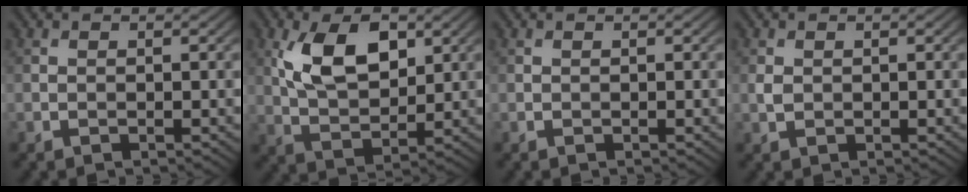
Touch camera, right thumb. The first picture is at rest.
{"total": 8.8, "force": [3.1, 4.6, 6.8], "torque": [-0.136, 0.005, 0.055]}
{"total": 0.0}
{"total": 1.1, "force": [0.2, 0.8, 0.7], "torque": [-0.019, 0.000, 0.005]}